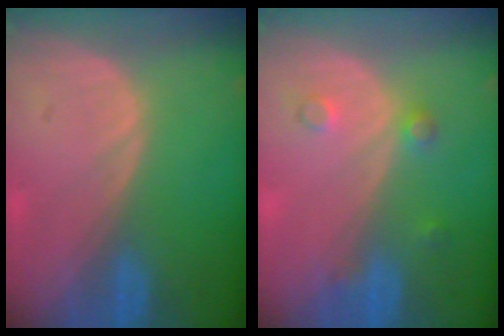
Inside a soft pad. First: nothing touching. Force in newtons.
{"total": 2.3, "press": 2.3, "slide": 0.2}